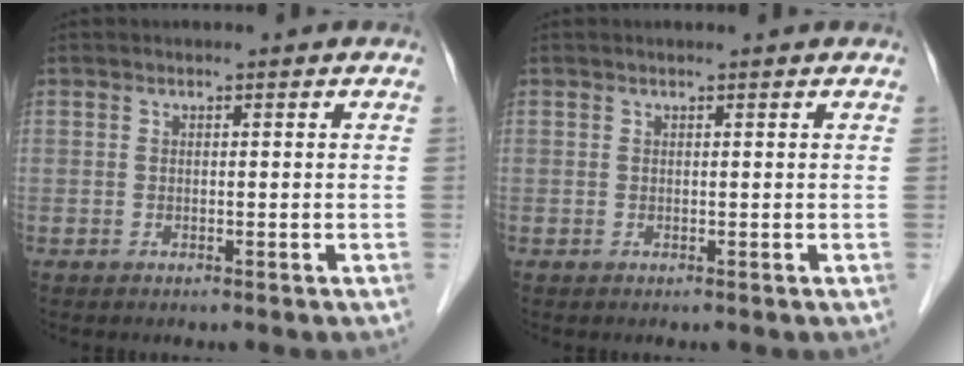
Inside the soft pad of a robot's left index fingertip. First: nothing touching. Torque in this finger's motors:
{"motor_torque": [0.30, -0.21, -0.03, -0.01]}